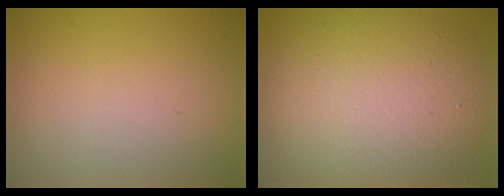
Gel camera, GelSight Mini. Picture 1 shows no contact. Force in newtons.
{"total": 10.7, "press": 10.7, "slide": 1.1}